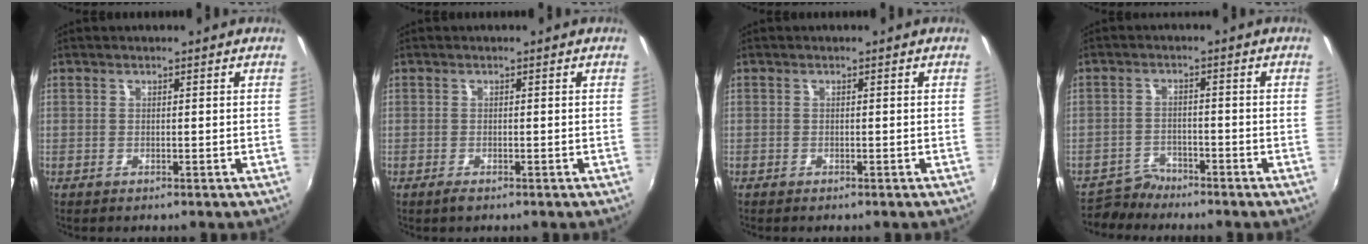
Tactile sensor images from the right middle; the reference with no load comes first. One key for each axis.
{"total": 1.1, "fx": -0.8, "fy": 0.3, "fz": 0.6, "tx": -0.013, "ty": -0.005, "tz": -0.016}
{"total": 0.5, "fx": -0.5, "fy": 0.2, "fz": 0.1, "tx": -0.003, "ty": -0.004, "tz": -0.009}
{"total": 3.9, "fx": -3.7, "fy": 1.3, "fz": -0.3, "tx": -0.001, "ty": 0.006, "tz": -0.070}